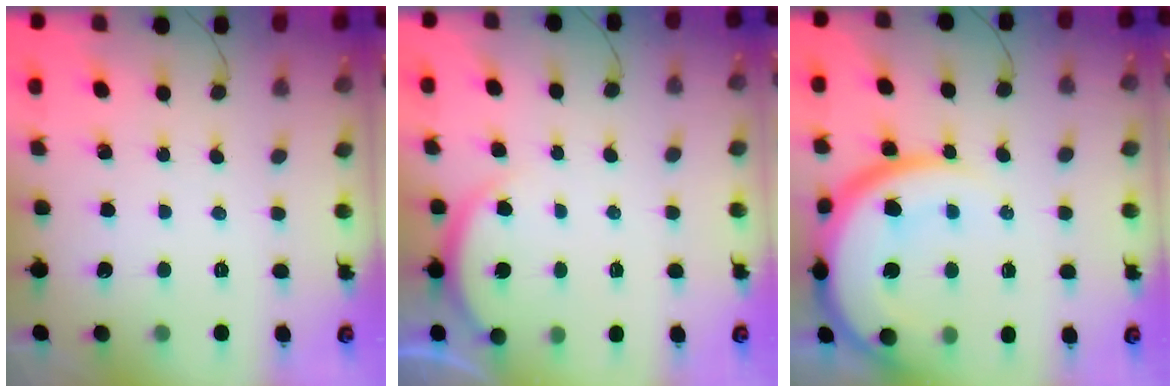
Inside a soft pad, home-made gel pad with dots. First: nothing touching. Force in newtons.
{"total": 3.3, "press": 3.3, "slide": 0.6}
{"total": 16.8, "press": 16.7, "slide": 1.6}